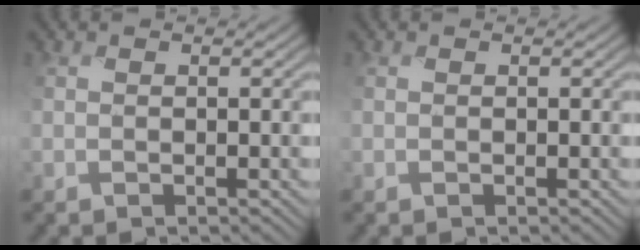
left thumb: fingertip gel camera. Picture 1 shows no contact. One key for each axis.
{"total": 0.0}